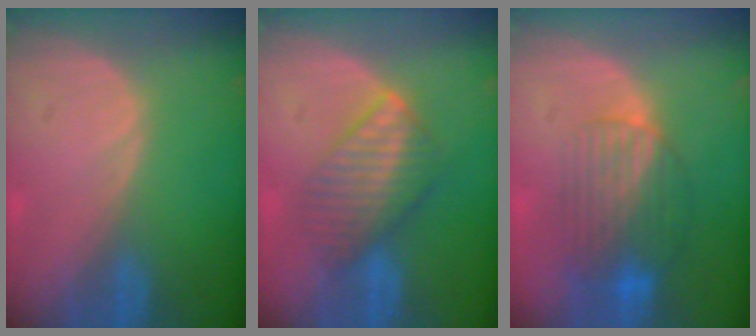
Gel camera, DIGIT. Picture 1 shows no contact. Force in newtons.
{"total": 6.6, "press": 6.5, "slide": 1.3}
{"total": 8.5, "press": 7.2, "slide": 4.5}